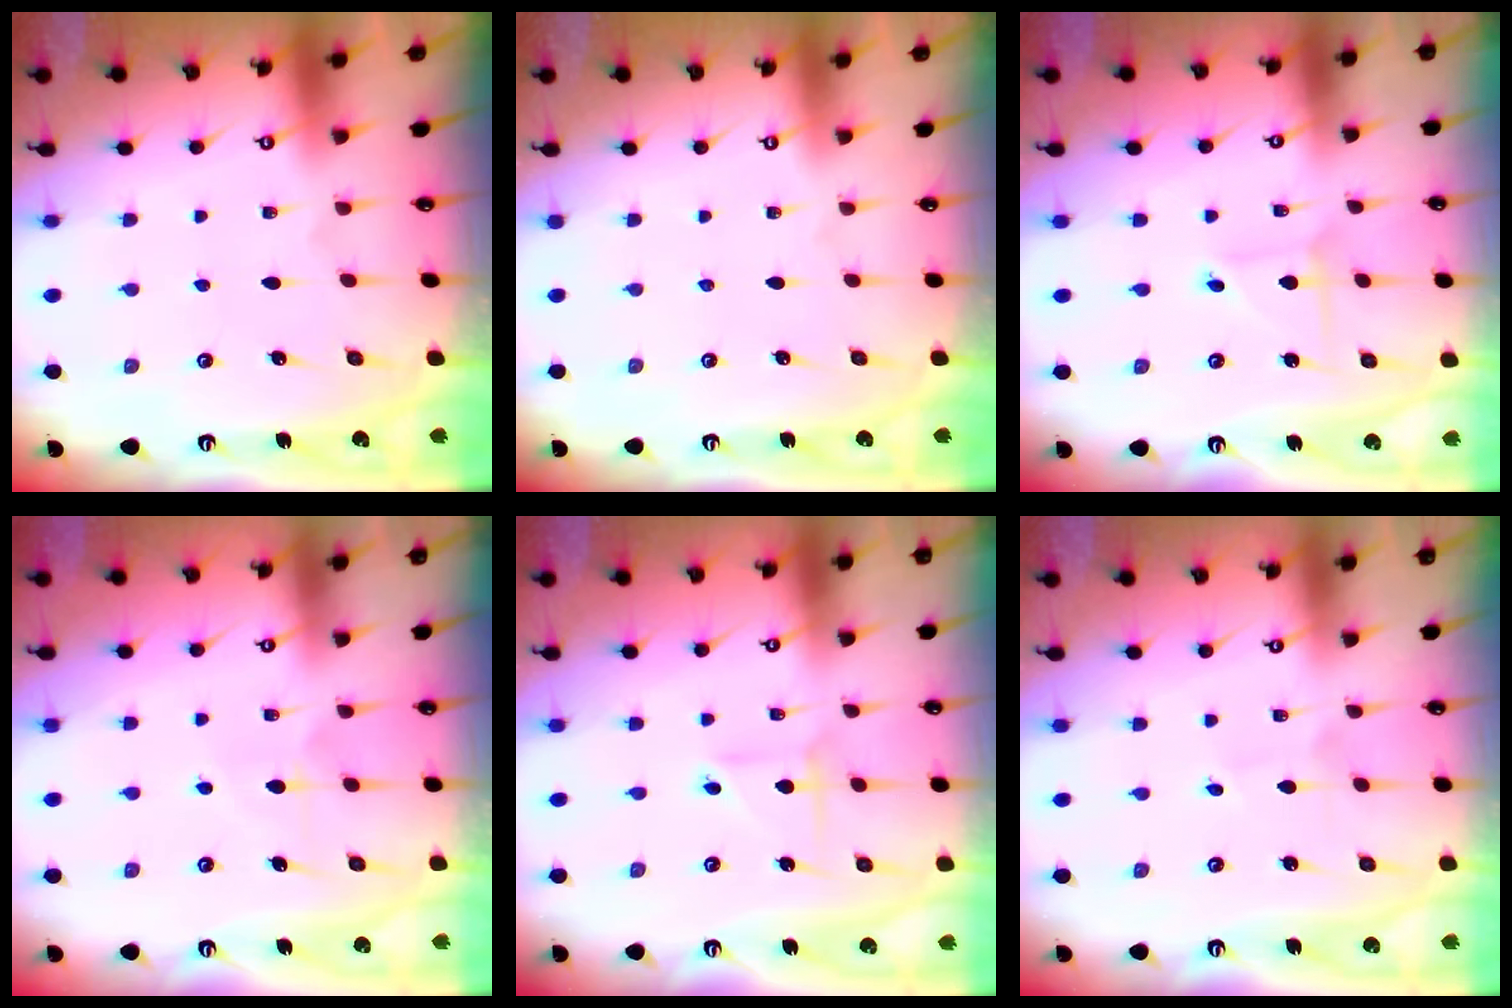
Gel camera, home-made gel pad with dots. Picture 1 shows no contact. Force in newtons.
{"total": 0.0}
{"total": 1.9, "press": 1.9, "slide": 0.2}
{"total": 4.9, "press": 4.9, "slide": 0.1}
{"total": 2.9, "press": 2.9, "slide": 0.2}
{"total": 0.5, "press": 0.5, "slide": 0.0}